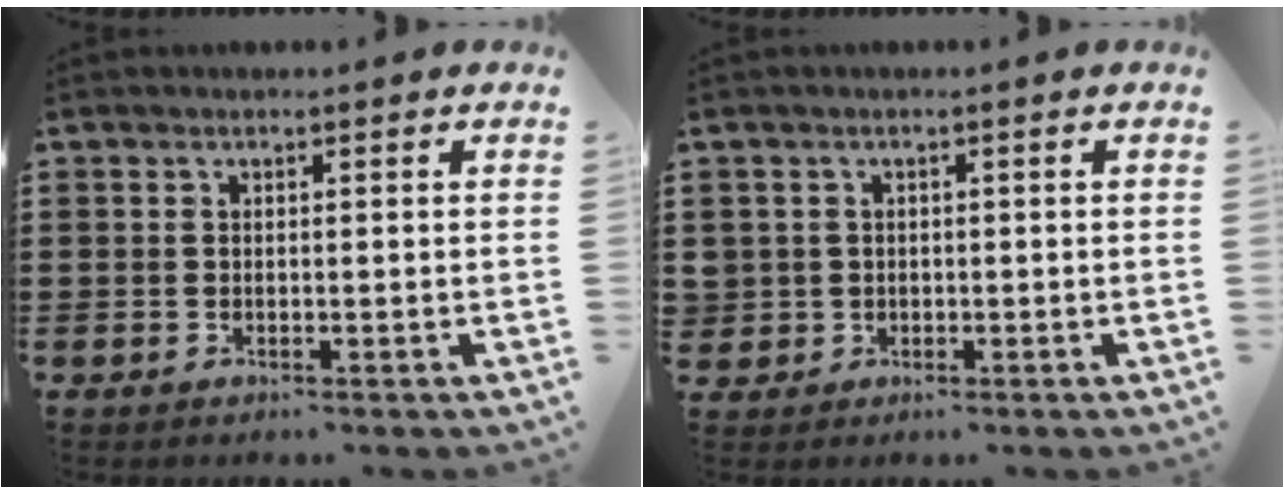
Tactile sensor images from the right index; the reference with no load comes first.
{"total": 1.6, "force": [-0.1, 1.6, -0.1], "torque": [-0.006, 0.007, -0.006]}